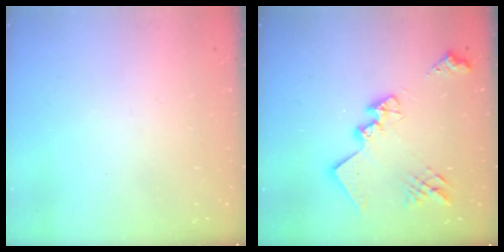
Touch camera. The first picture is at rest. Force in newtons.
{"total": 19.6, "press": 19.6, "slide": 0.8}